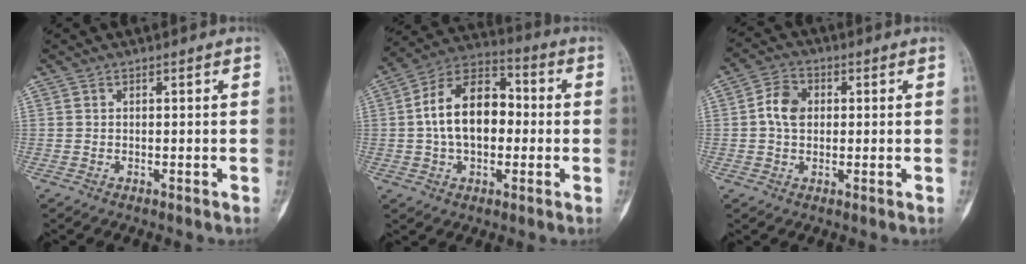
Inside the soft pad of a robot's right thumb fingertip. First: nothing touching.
{"total": 15.4, "force": [0.3, 9.8, 11.9], "torque": [-0.183, 0.036, -0.004]}
{"total": 5.9, "force": [0.5, 4.5, 3.8], "torque": [-0.060, 0.011, 0.003]}